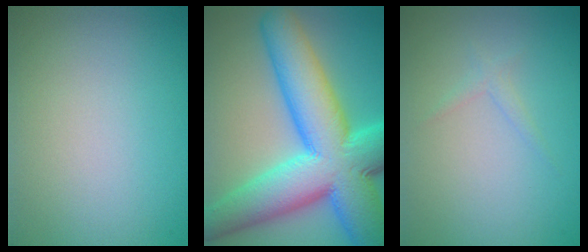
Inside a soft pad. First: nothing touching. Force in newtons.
{"total": 14.3, "press": 14.3, "slide": 0.2}
{"total": 0.8, "press": 0.8, "slide": 0.0}